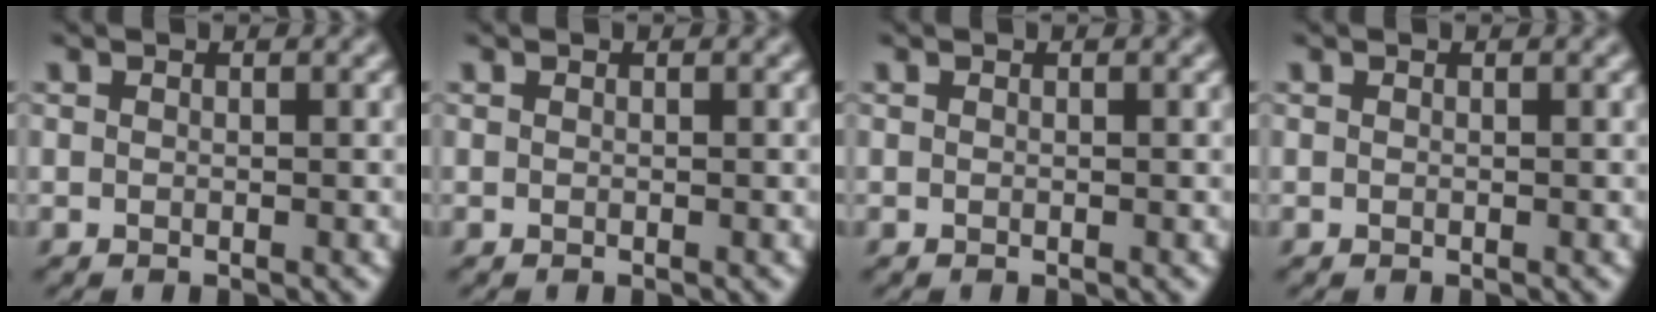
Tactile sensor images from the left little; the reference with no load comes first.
{"total": 0.0}
{"total": 0.0}
{"total": 0.0}